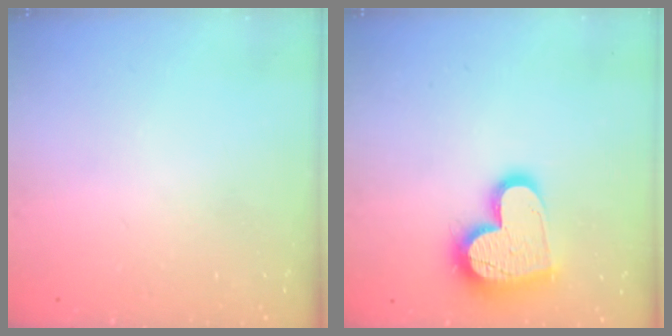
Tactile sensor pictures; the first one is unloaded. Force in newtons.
{"total": 16.6, "press": 16.5, "slide": 1.6}